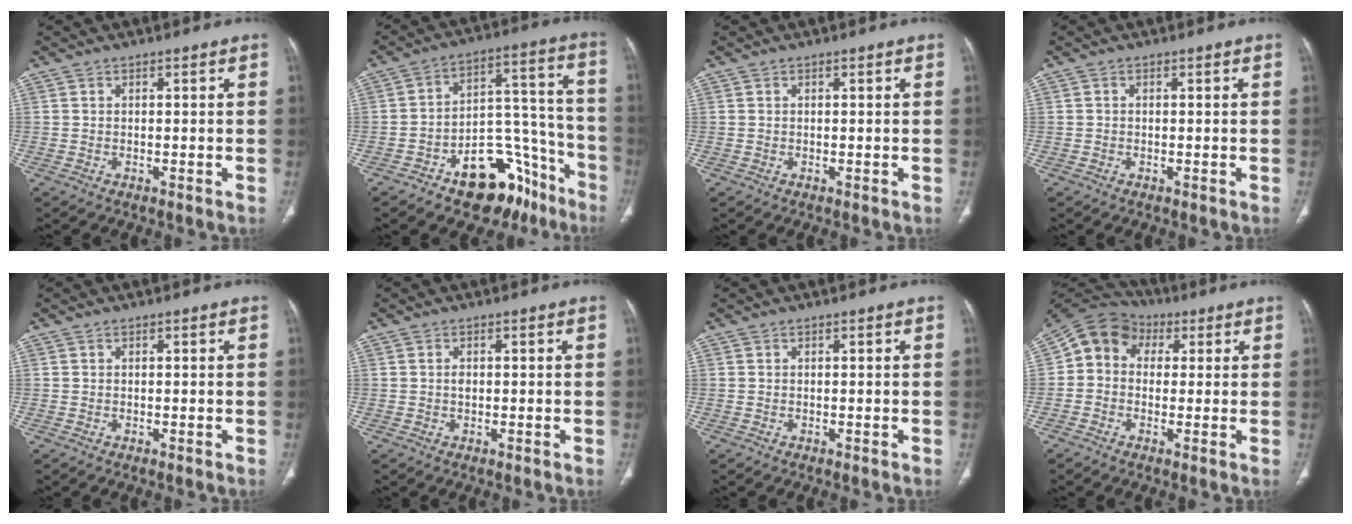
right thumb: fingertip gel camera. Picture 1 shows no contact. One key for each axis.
{"total": 18.7, "fx": -11.1, "fy": 10.2, "fz": 11.1, "tx": -0.096, "ty": 0.111, "tz": -0.160}
{"total": 0.0}
{"total": 0.0}
{"total": 0.0}
{"total": 1.0, "fx": 0.1, "fy": 0.7, "fz": 0.8, "tx": -0.013, "ty": 0.001, "tz": 0.003}
{"total": 0.0}
{"total": 9.2, "fx": 1.2, "fy": 7.9, "fz": 4.6, "tx": -0.069, "ty": 0.028, "tz": 0.004}